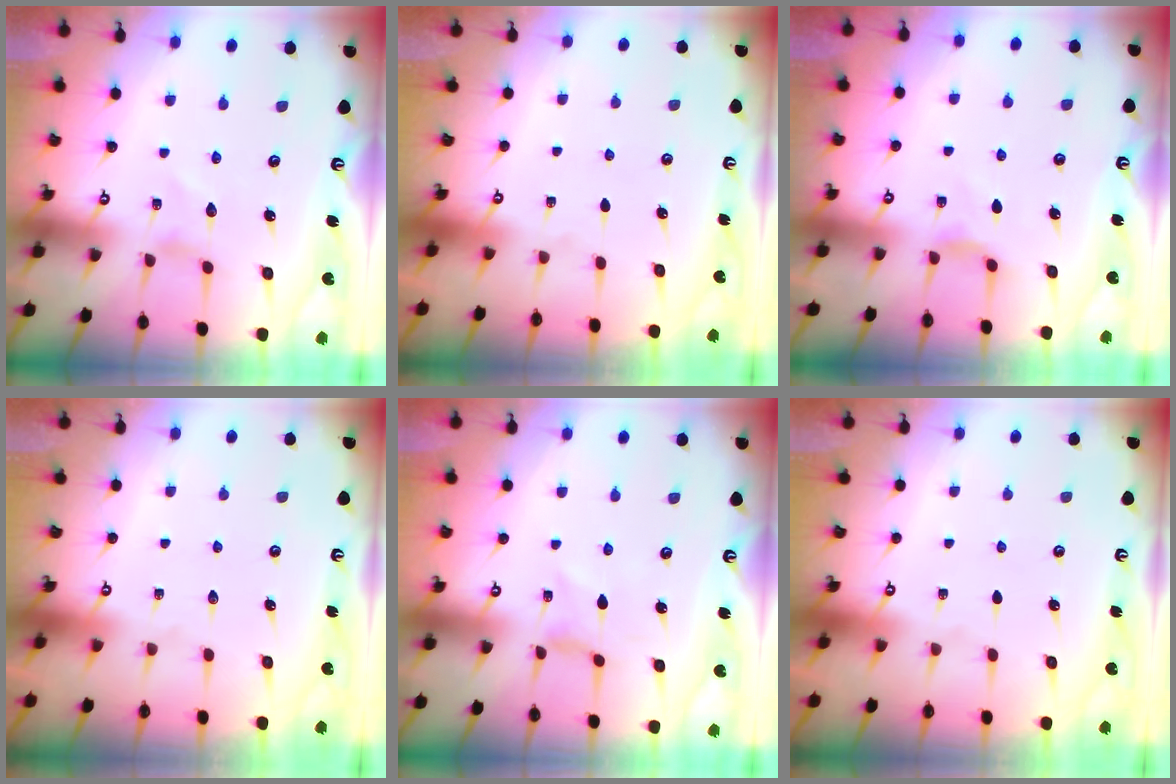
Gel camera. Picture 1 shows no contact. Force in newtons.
{"total": 0.0}
{"total": 3.3, "press": 3.3, "slide": 0.6}
{"total": 0.0}
{"total": 0.0}
{"total": 0.0}